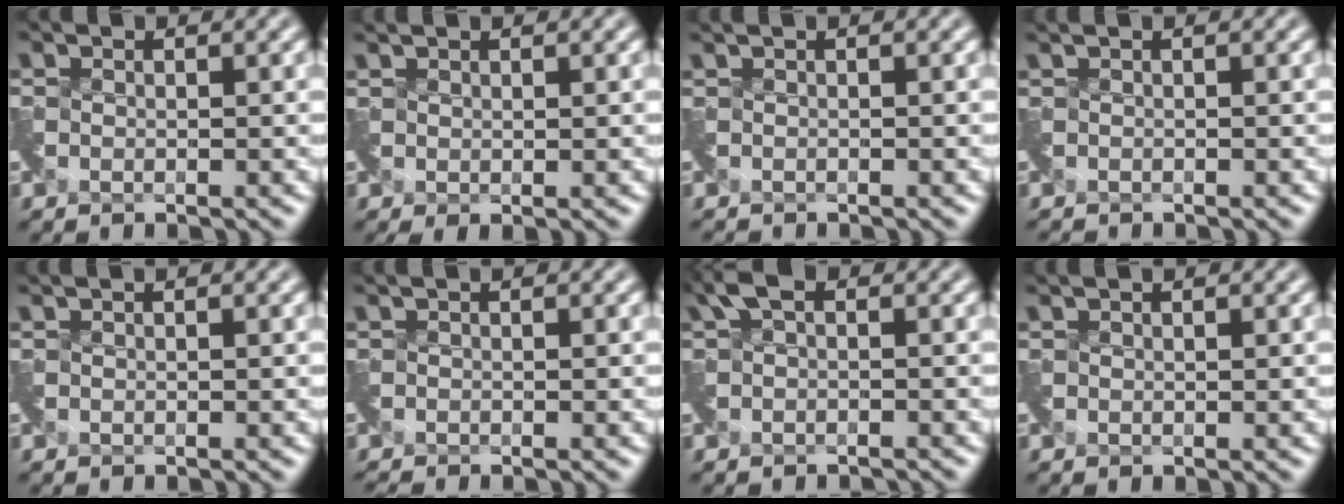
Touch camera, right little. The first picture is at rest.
{"total": 1.7, "force": [1.1, 0.3, 1.3], "torque": [-0.028, 0.006, 0.021]}
{"total": 0.7, "force": [-0.4, 0.0, 0.6], "torque": [-0.013, -0.010, -0.010]}
{"total": 0.7, "force": [-0.4, -0.1, 0.5], "torque": [-0.012, -0.010, -0.010]}
{"total": 0.8, "force": [0.5, 0.0, 0.6], "torque": [-0.011, 0.005, 0.008]}
{"total": 1.0, "force": [-0.5, -0.1, 0.9], "torque": [-0.018, -0.006, -0.014]}
{"total": 1.4, "force": [-0.3, 1.1, 0.8], "torque": [-0.014, -0.009, -0.012]}
{"total": 1.1, "force": [0.8, 0.1, 0.7], "torque": [-0.013, 0.010, 0.015]}